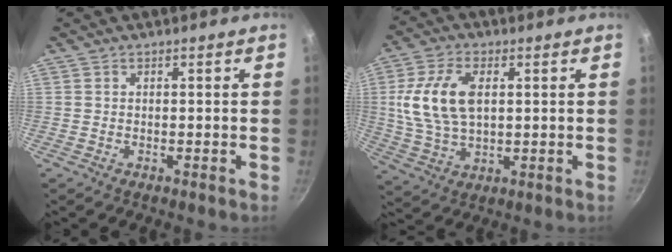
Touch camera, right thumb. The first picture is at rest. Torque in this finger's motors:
{"motor_torque": [-0.12, 1.58, 0.39, -0.21, 0.13]}